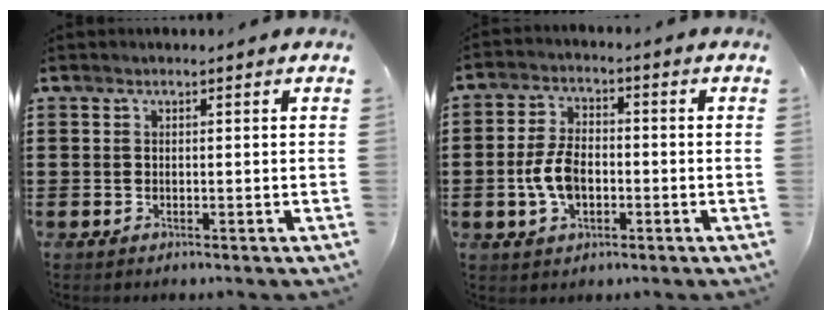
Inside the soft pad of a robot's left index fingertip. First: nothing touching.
{"total": 6.6, "force": [-1.4, 3.9, 5.2], "torque": [-0.125, 0.000, -0.032]}